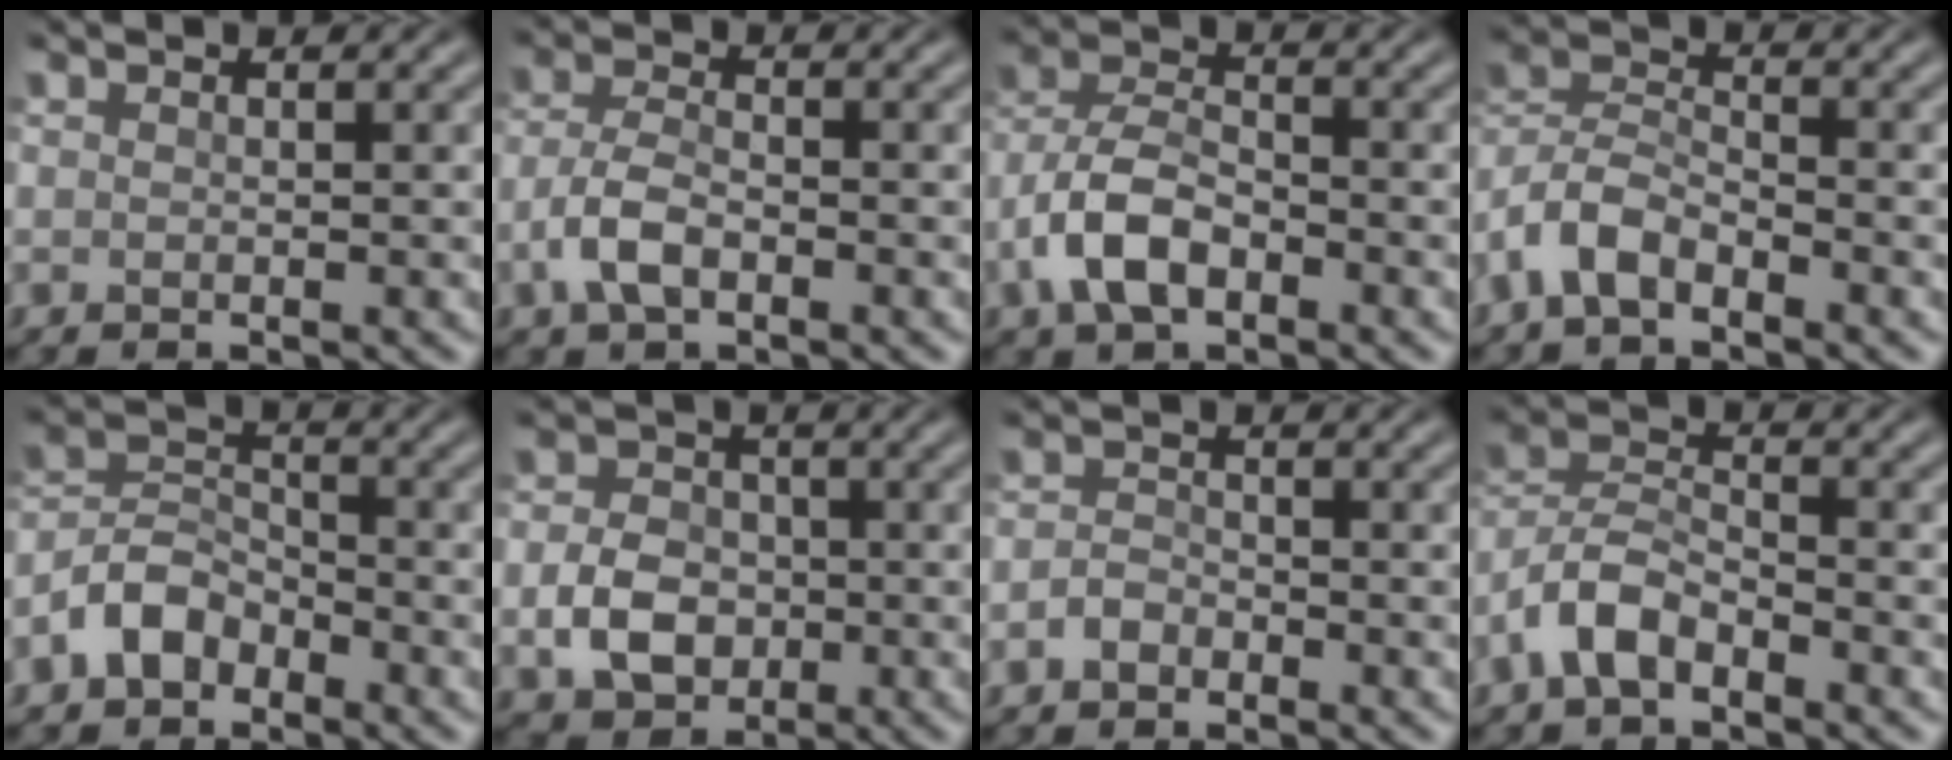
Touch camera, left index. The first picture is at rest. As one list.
[{"total": 3.6, "force": [-1.6, 1.8, 2.7], "torque": [-0.056, 0.001, -0.040]}, {"total": 5.7, "force": [-2.6, 3.1, 4.0], "torque": [-0.080, 0.005, -0.060]}, {"total": 4.8, "force": [-3.1, 2.3, 2.8], "torque": [-0.059, 0.005, -0.076]}, {"total": 4.1, "force": [-2.7, 2.5, 1.9], "torque": [-0.035, 0.009, -0.065]}, {"total": 4.6, "force": [-1.2, 3.7, 2.6], "torque": [-0.050, -0.001, -0.026]}, {"total": 1.6, "force": [-1.1, 1.0, 0.8], "torque": [-0.014, 0.004, -0.025]}, {"total": 4.5, "force": [-2.9, 2.2, 2.7], "torque": [-0.053, 0.010, -0.069]}]